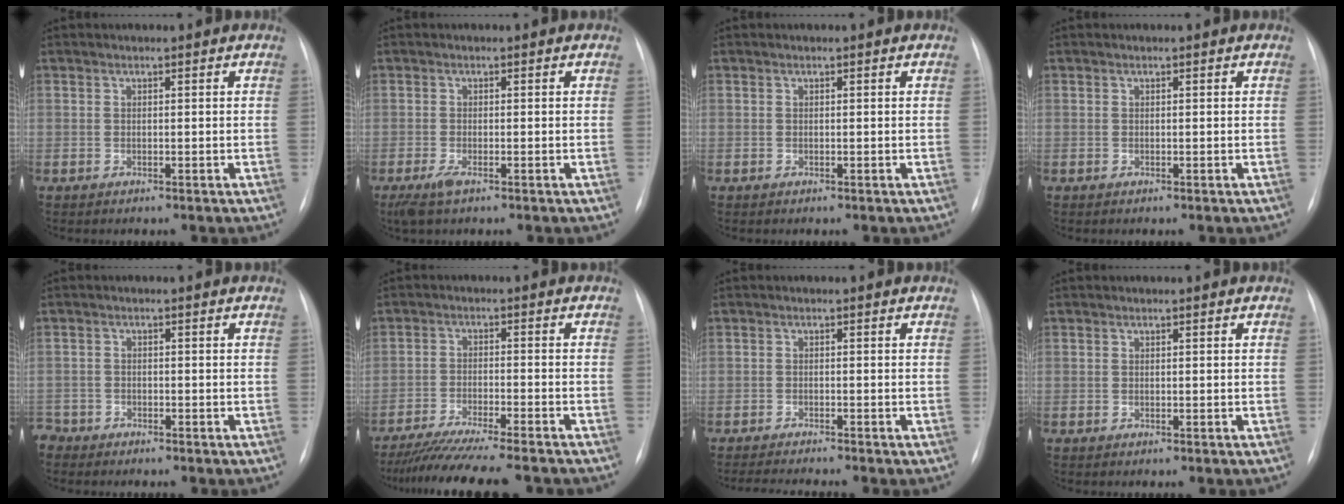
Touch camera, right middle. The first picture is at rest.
{"total": 2.5, "force": [-1.4, 0.6, 1.9], "torque": [-0.047, -0.007, -0.028]}
{"total": 0.0}
{"total": 0.0}
{"total": 2.8, "force": [-2.5, 1.3, -0.3], "torque": [0.006, 0.001, -0.048]}
{"total": 14.5, "force": [-12.8, 0.2, 7.0], "torque": [-0.103, -0.027, -0.194]}
{"total": 5.0, "force": [-4.5, -0.8, 2.0], "torque": [-0.030, -0.015, -0.072]}
{"total": 0.0}